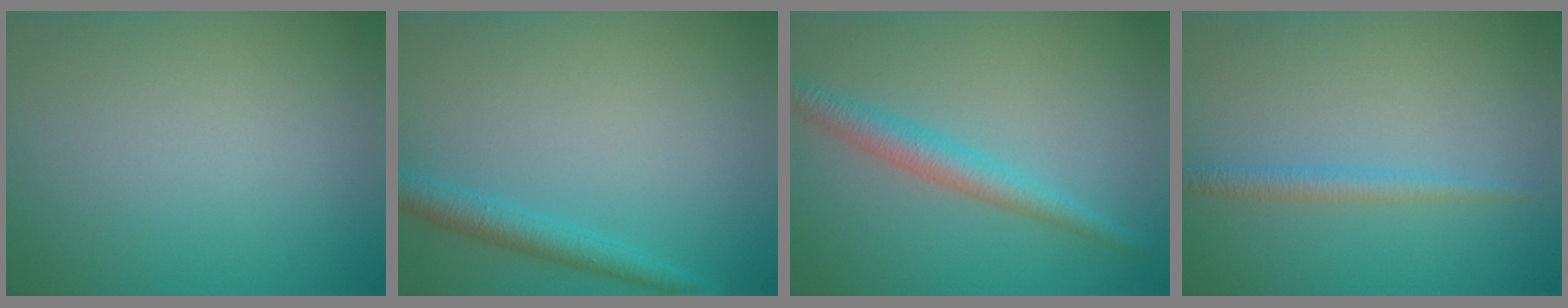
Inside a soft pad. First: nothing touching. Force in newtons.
{"total": 2.7, "press": 2.7, "slide": 0.2}
{"total": 3.2, "press": 3.2, "slide": 0.2}
{"total": 1.7, "press": 1.7, "slide": 0.1}